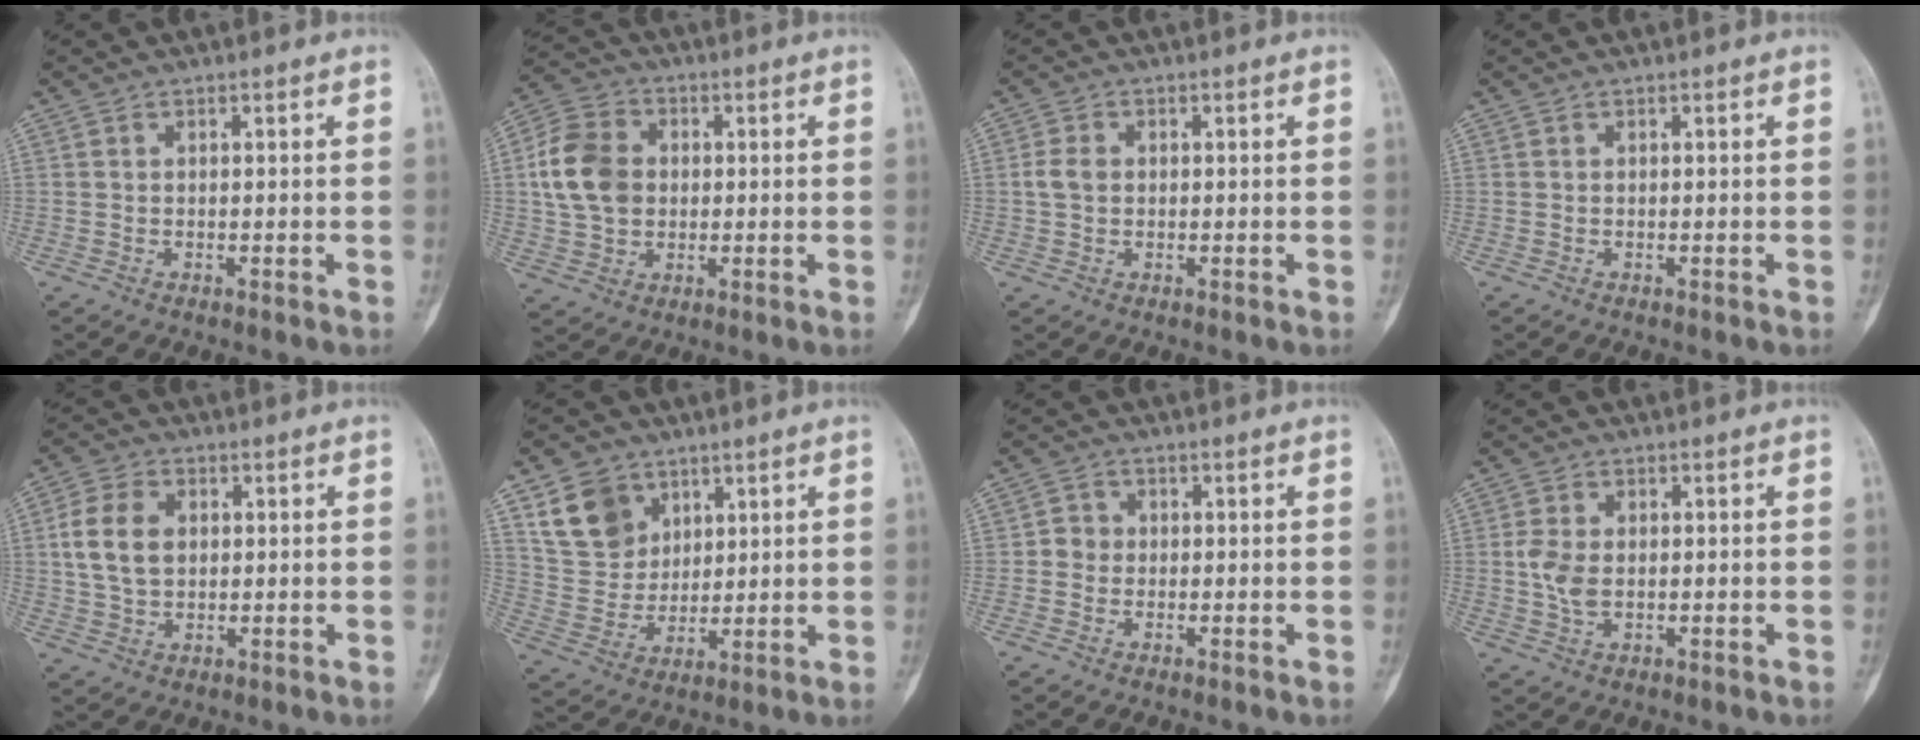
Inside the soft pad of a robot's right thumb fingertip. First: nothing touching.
{"total": 12.1, "force": [1.1, 9.3, 7.6], "torque": [-0.131, 0.012, 0.018]}
{"total": 3.0, "force": [0.1, 2.2, 1.9], "torque": [-0.041, 0.005, -0.001]}
{"total": 0.0}
{"total": 8.8, "force": [1.3, 6.2, 6.1], "torque": [-0.110, 0.005, 0.028]}
{"total": 11.4, "force": [6.0, 8.7, 4.2], "torque": [-0.057, -0.025, 0.127]}
{"total": 2.7, "force": [-0.3, 2.5, 0.9], "torque": [0.003, 0.009, -0.011]}
{"total": 4.7, "force": [0.0, 2.9, 3.7], "torque": [-0.080, 0.002, -0.001]}